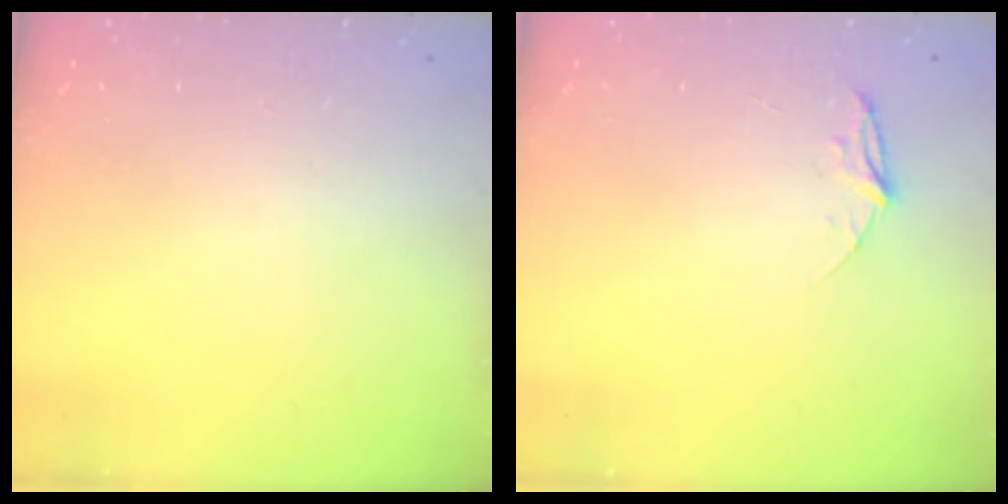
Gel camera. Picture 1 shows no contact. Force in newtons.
{"total": 4.4, "press": 4.4, "slide": 0.4}